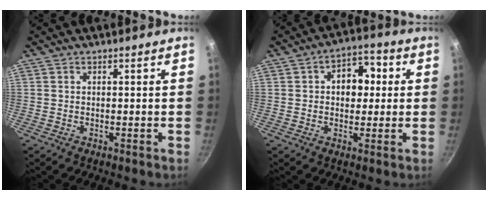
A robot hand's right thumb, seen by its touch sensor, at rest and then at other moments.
{"total": 8.5, "force": [1.3, 6.2, 5.7], "torque": [-0.035, 0.015, 0.009]}